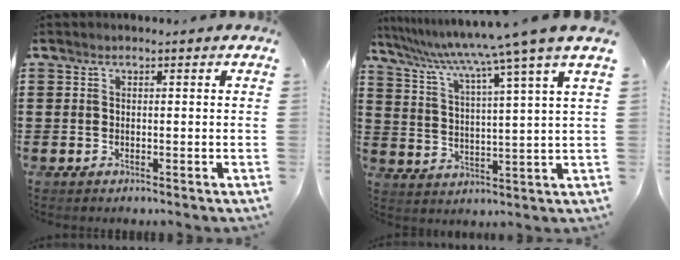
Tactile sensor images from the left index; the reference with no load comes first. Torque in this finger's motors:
{"motor_torque": [1.14, -1.00, 0.81, 0.21]}